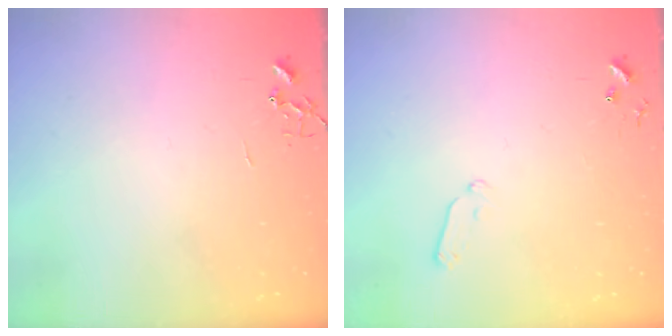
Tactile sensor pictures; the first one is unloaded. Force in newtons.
{"total": 6.0, "press": 5.9, "slide": 1.0}